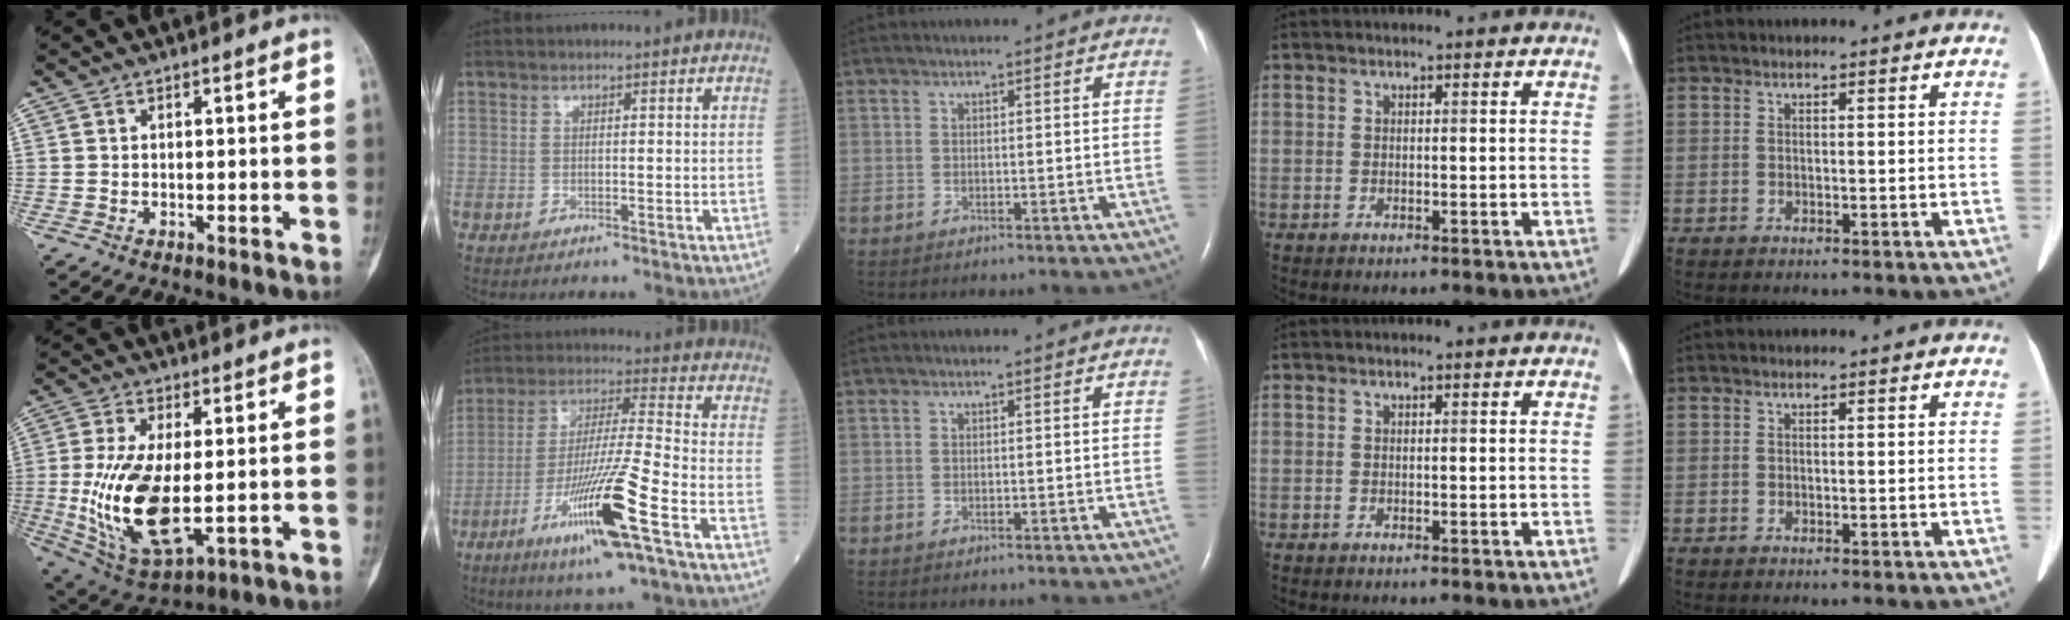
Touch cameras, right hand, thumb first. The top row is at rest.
{"thumb": {"total": 16.6, "force": [-1.1, 7.8, 14.5], "torque": [-0.286, -0.014, -0.001]}, "index": {"total": 17.0, "force": [-8.0, 0.2, 15.0], "torque": [-0.311, -0.032, -0.148]}}